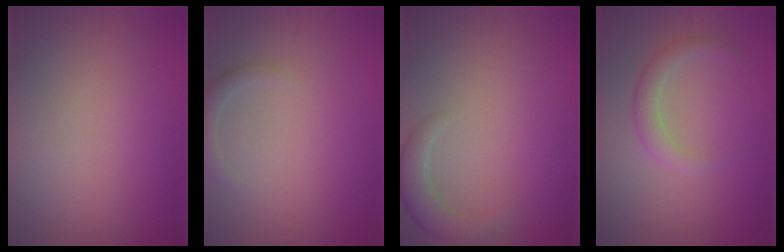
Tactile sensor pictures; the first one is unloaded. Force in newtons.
{"total": 1.6, "press": 1.6, "slide": 0.1}
{"total": 2.9, "press": 2.9, "slide": 0.3}
{"total": 2.1, "press": 2.0, "slide": 0.2}